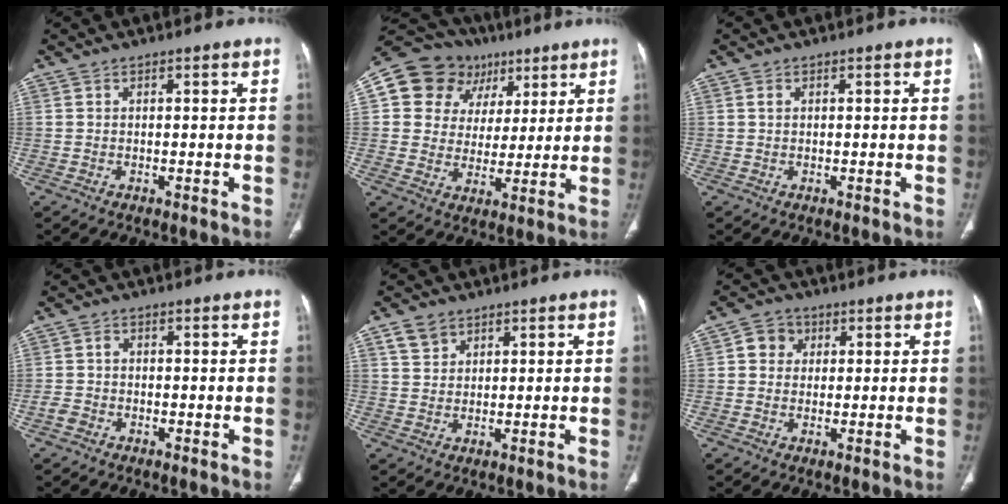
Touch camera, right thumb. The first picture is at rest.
{"total": 15.3, "force": [6.2, 13.1, 4.9], "torque": [-0.046, 0.019, 0.106]}
{"total": 0.6, "force": [0.2, 0.4, 0.4], "torque": [-0.007, 0.002, 0.004]}
{"total": 2.3, "force": [-1.0, 1.8, 0.9], "torque": [-0.011, 0.010, -0.024]}
{"total": 3.9, "force": [2.4, 2.6, 1.4], "torque": [-0.018, -0.008, 0.052]}
{"total": 4.2, "force": [1.1, 3.8, 1.5], "torque": [-0.003, 0.003, 0.012]}